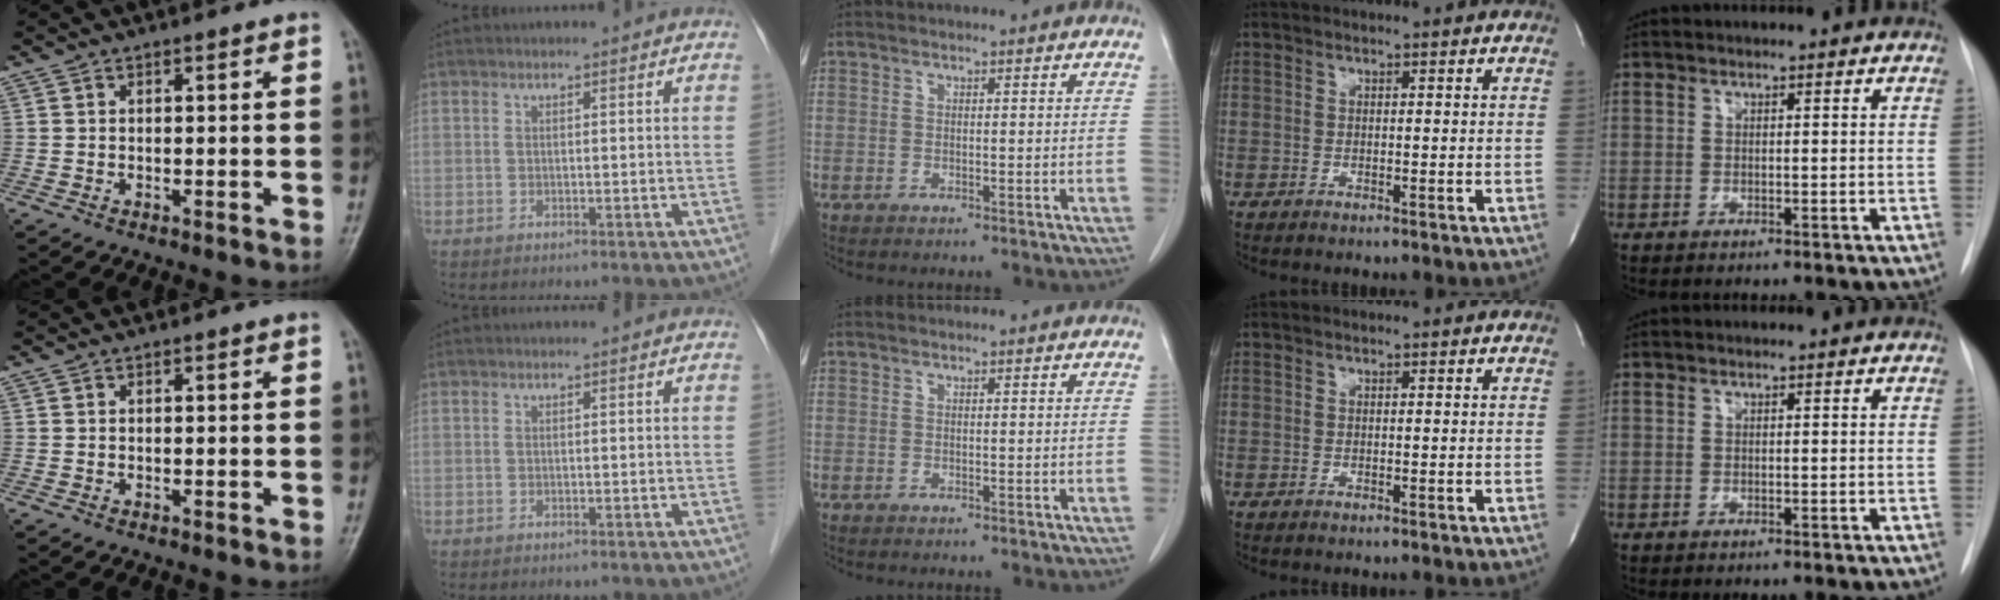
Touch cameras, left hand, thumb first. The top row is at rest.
{}